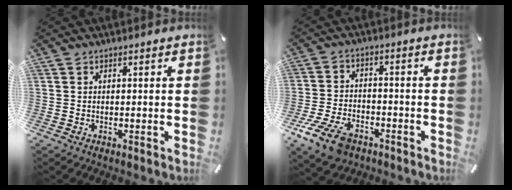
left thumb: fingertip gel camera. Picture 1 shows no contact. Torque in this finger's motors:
{"motor_torque": [-0.08, 0.54, 0.29, 0.15, 0.12]}